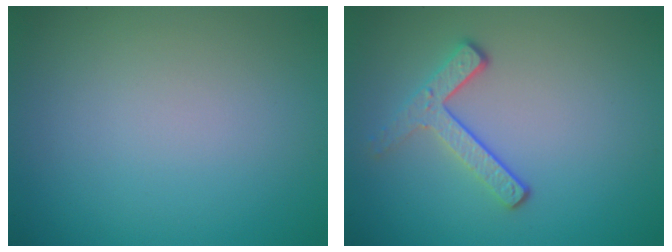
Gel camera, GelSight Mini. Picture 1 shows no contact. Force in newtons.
{"total": 2.9, "press": 2.3, "slide": 1.7}